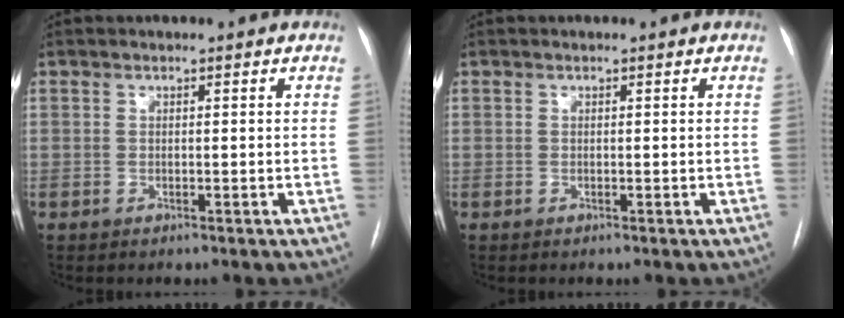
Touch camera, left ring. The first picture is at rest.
{"total": 0.0}